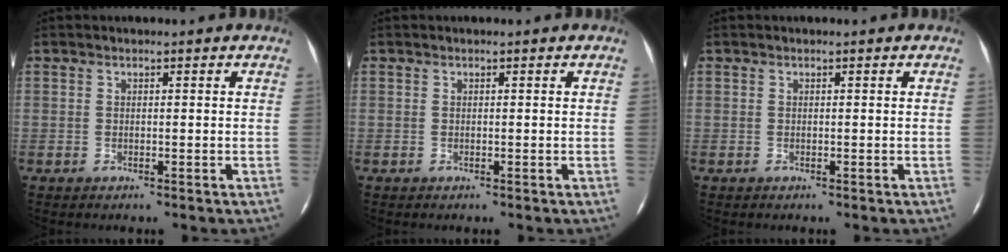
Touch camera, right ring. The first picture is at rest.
{"total": 0.0}
{"total": 0.0}